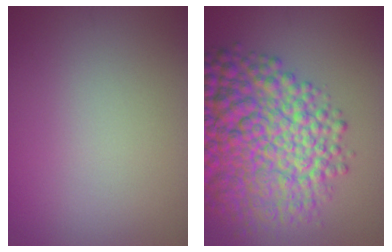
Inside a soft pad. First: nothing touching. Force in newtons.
{"total": 12.1, "press": 12.1, "slide": 0.2}